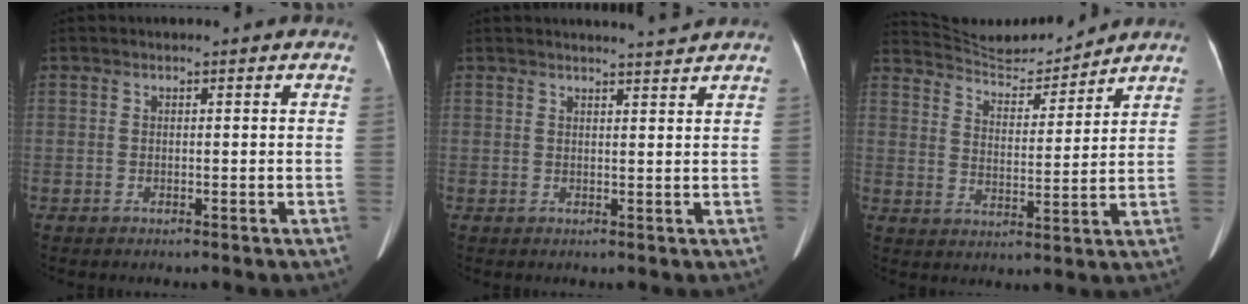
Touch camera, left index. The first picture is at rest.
{"total": 3.6, "force": [3.4, -1.0, 0.6], "torque": [-0.011, -0.004, 0.046]}
{"total": 9.7, "force": [9.6, 0.4, 0.7], "torque": [-0.023, 0.001, 0.164]}